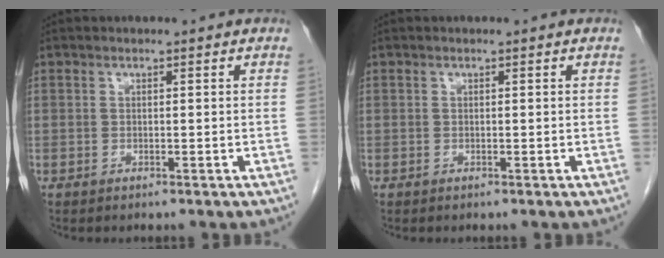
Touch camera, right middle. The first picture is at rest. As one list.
[{"total": 0.0}]